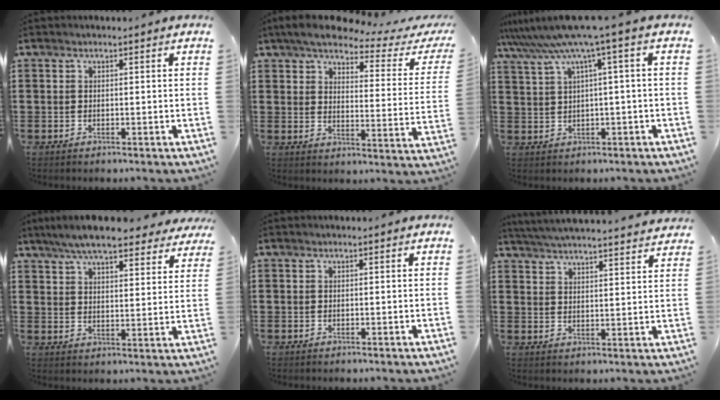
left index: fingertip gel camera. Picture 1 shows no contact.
{"total": 5.3, "force": [4.2, 0.7, 3.1], "torque": [-0.074, -0.023, 0.067]}
{"total": 6.7, "force": [2.8, -0.9, 6.0], "torque": [-0.130, -0.027, 0.041]}
{"total": 8.0, "force": [7.2, 0.8, 3.3], "torque": [-0.088, -0.019, 0.131]}
{"total": 0.0}
{"total": 4.9, "force": [4.8, -0.6, 0.7], "torque": [-0.033, -0.027, 0.084]}